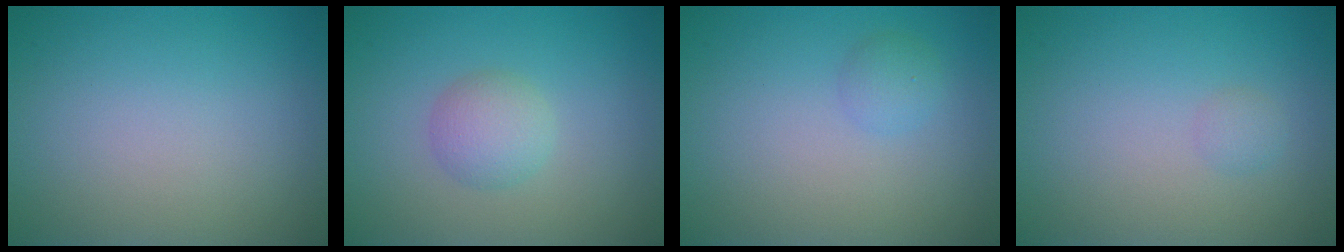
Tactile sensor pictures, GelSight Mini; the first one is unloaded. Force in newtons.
{"total": 2.4, "press": 2.4, "slide": 0.1}
{"total": 1.2, "press": 1.2, "slide": 0.1}
{"total": 0.8, "press": 0.8, "slide": 0.1}